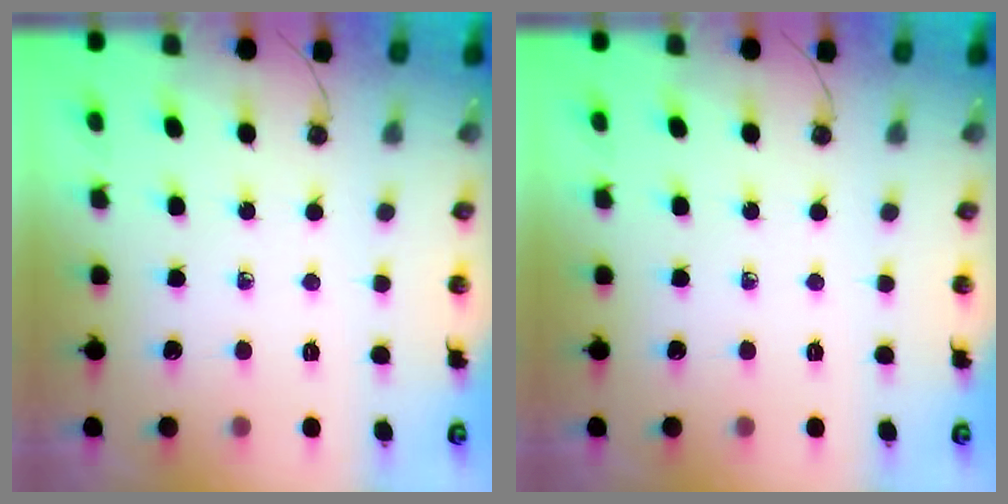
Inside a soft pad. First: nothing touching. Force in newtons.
{"total": 0.0}